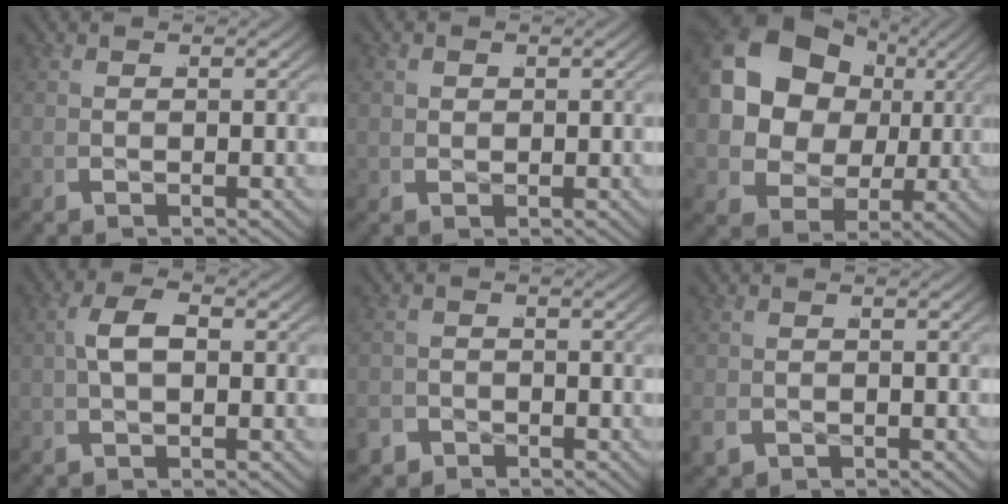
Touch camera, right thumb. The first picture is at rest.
{"total": 1.3, "force": [0.3, 1.1, 0.6], "torque": [-0.009, -0.003, 0.010]}
{"total": 14.5, "force": [1.3, 11.0, 9.3], "torque": [-0.221, -0.040, 0.029]}
{"total": 3.1, "force": [0.2, 1.4, 2.7], "torque": [-0.048, 0.010, 0.001]}
{"total": 2.7, "force": [-2.4, 1.1, -0.4], "torque": [0.011, -0.011, -0.041]}
{"total": 1.8, "force": [-1.2, 1.2, 0.3], "torque": [-0.011, -0.006, -0.018]}